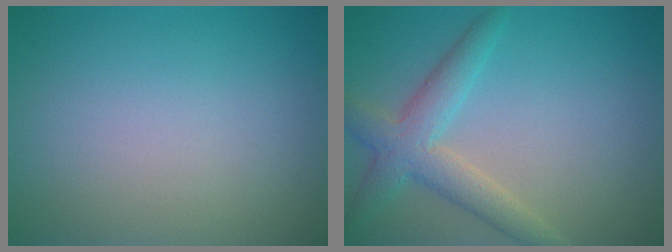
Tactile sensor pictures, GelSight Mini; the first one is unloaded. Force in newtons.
{"total": 4.0, "press": 4.0, "slide": 0.3}